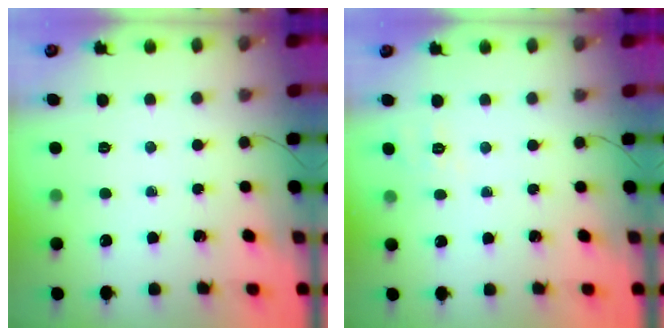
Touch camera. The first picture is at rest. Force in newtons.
{"total": 4.1, "press": 3.6, "slide": 2.0}